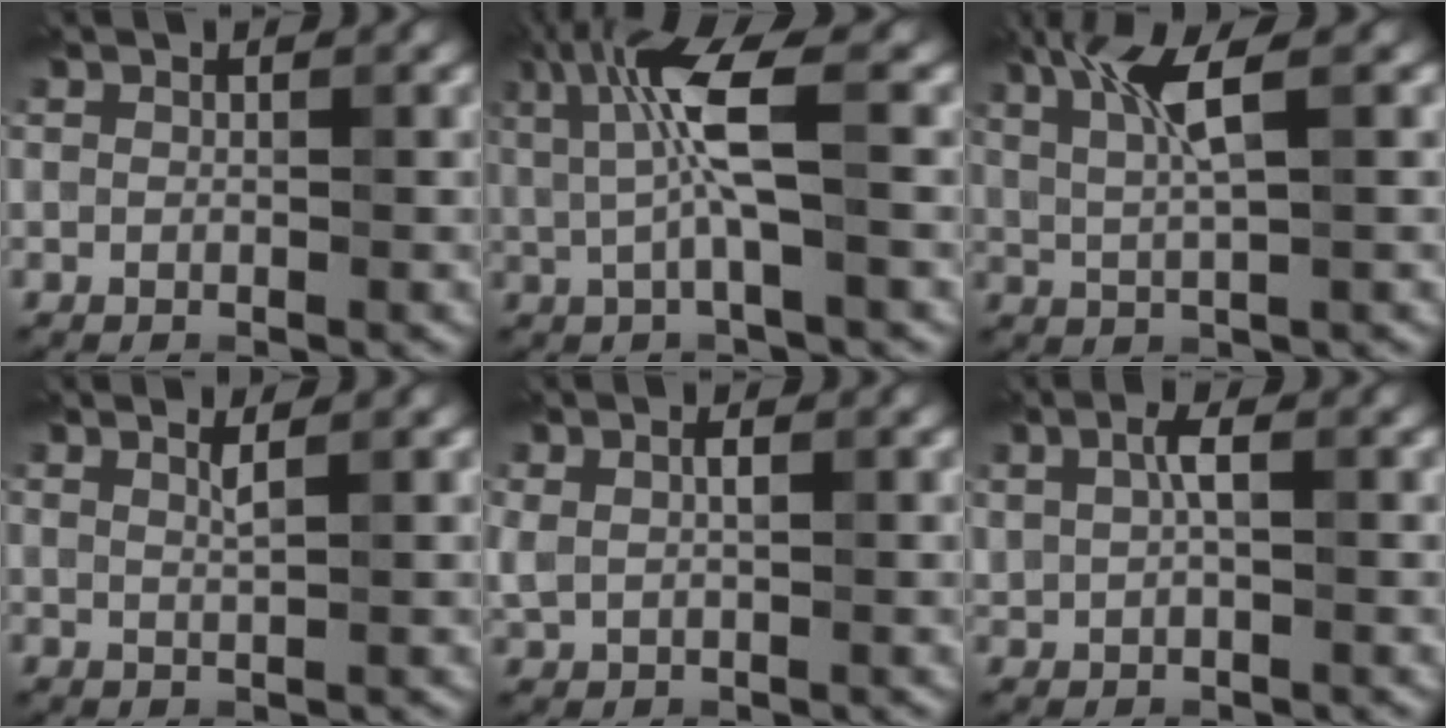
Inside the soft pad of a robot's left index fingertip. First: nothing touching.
{"total": 6.0, "force": [1.1, 1.0, 5.8], "torque": [-0.121, 0.005, 0.021]}
{"total": 4.8, "force": [1.9, 0.7, 4.3], "torque": [-0.089, 0.001, 0.037]}
{"total": 1.4, "force": [0.8, 0.3, 1.2], "torque": [-0.016, 0.001, 0.011]}
{"total": 1.6, "force": [0.5, 0.7, 1.4], "torque": [-0.034, 0.000, 0.013]}
{"total": 2.0, "force": [0.6, 0.7, 1.7], "torque": [-0.039, 0.004, 0.013]}